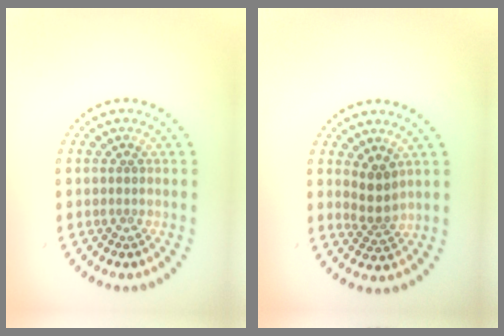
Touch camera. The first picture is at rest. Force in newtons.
{"total": 2.3, "press": 1.8, "slide": 1.5}